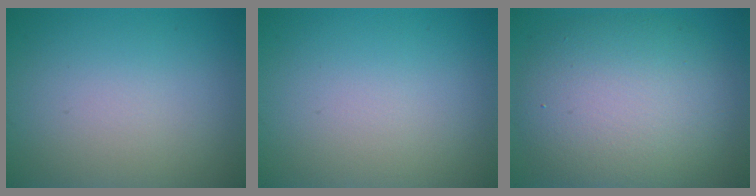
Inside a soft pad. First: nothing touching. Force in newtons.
{"total": 0.0}
{"total": 9.2, "press": 9.2, "slide": 0.3}